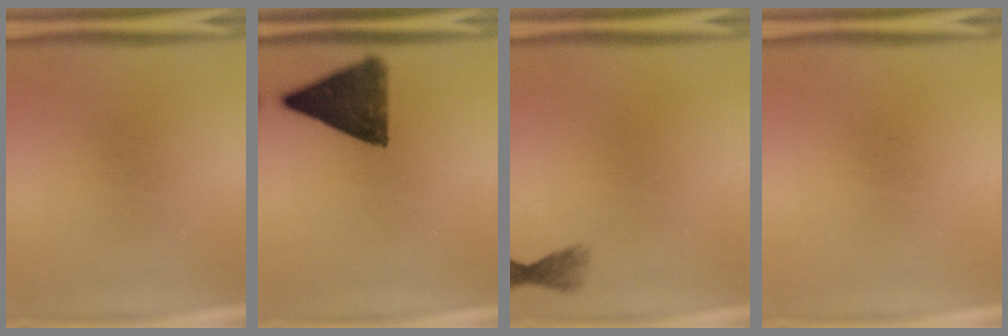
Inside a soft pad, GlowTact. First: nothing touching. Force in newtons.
{"total": 11.7}
{"total": 1.5}
{"total": 0.0}